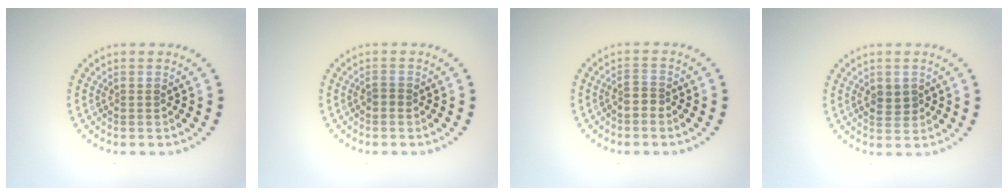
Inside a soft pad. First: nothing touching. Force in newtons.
{"total": 0.7, "press": 0.6, "slide": 0.3}
{"total": 1.5, "press": 1.2, "slide": 0.9}
{"total": 2.0, "press": 2.0, "slide": 0.2}